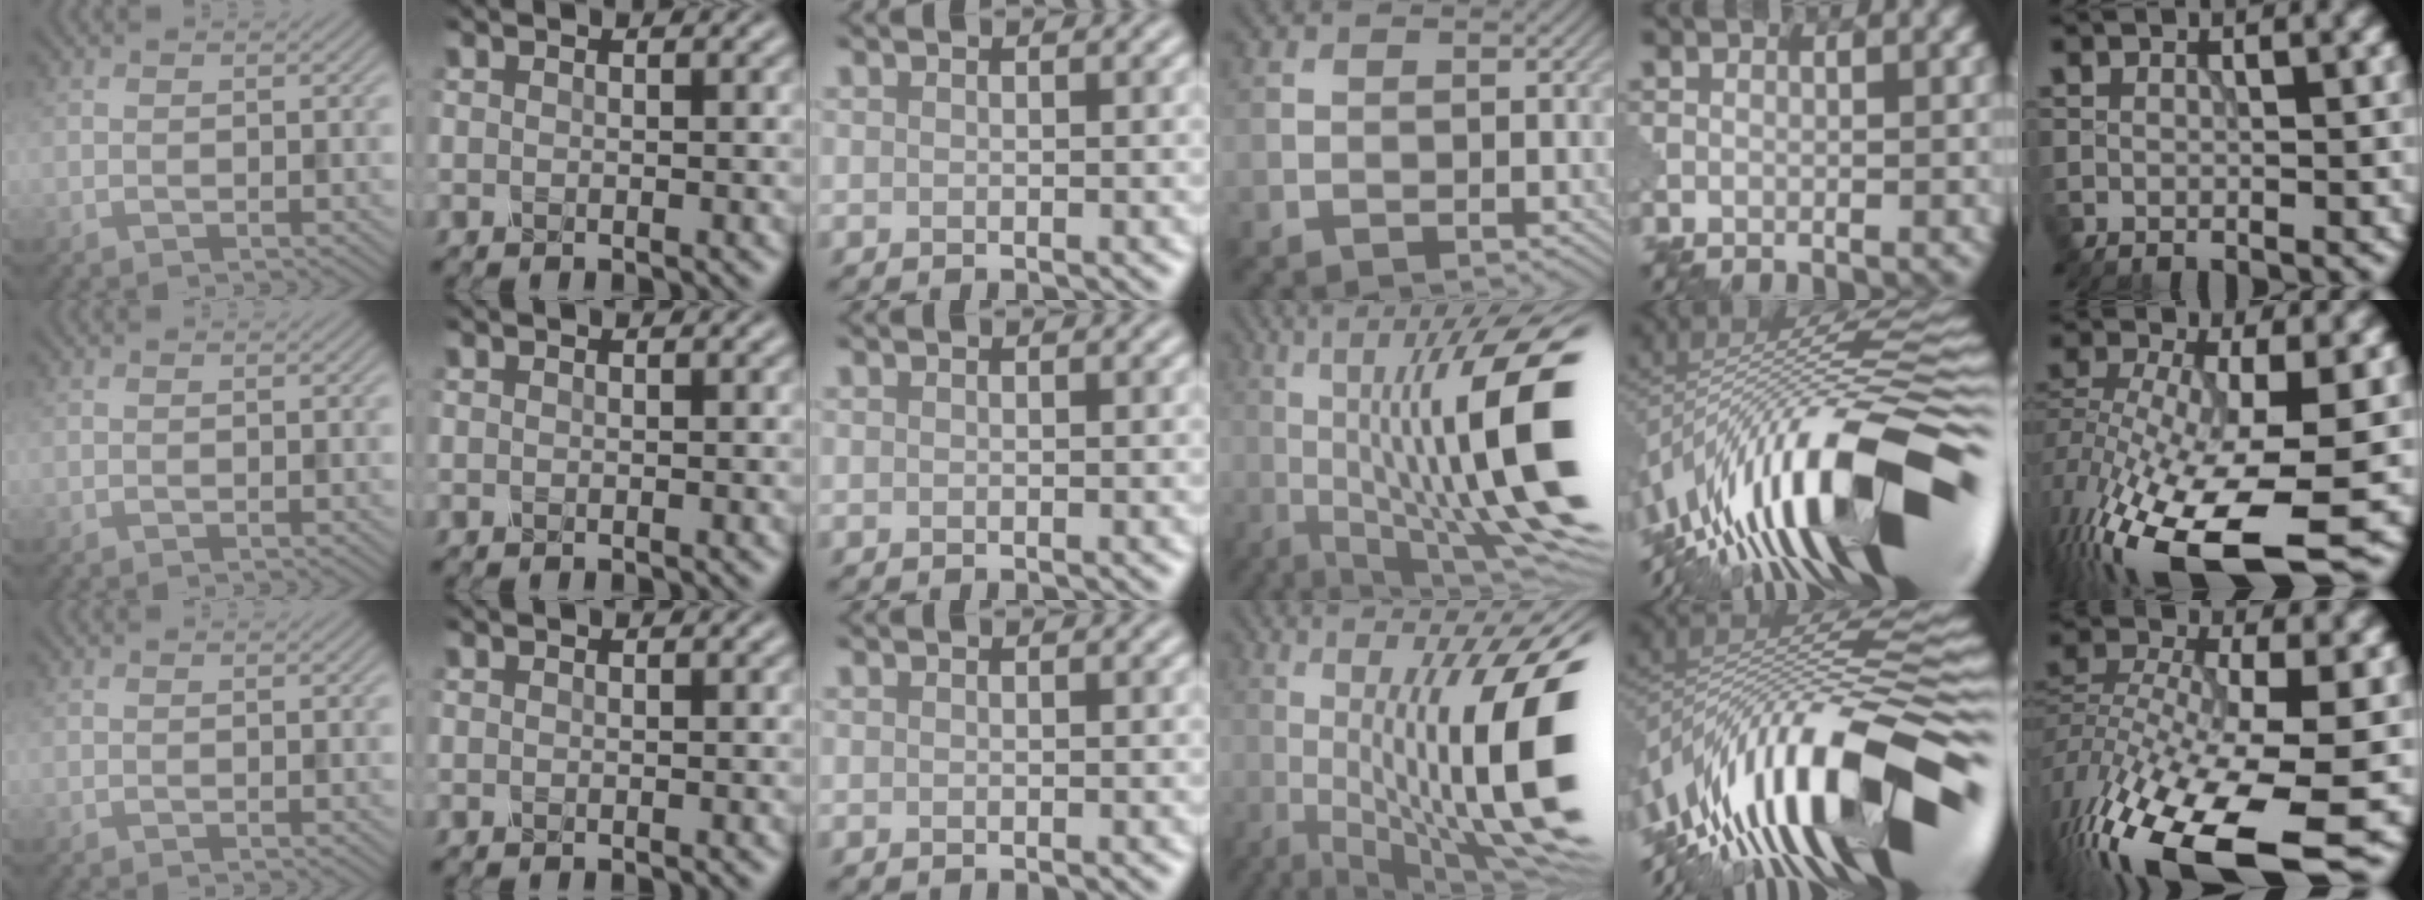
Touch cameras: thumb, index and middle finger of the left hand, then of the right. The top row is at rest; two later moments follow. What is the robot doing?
{"motion": "shake", "object": "plastic piggy bank"}